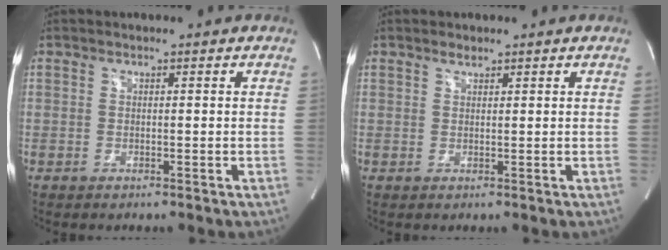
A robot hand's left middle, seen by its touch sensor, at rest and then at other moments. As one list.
[{"total": 1.0, "force": [0.9, 0.4, 0.4], "torque": [-0.010, 0.001, 0.016]}]